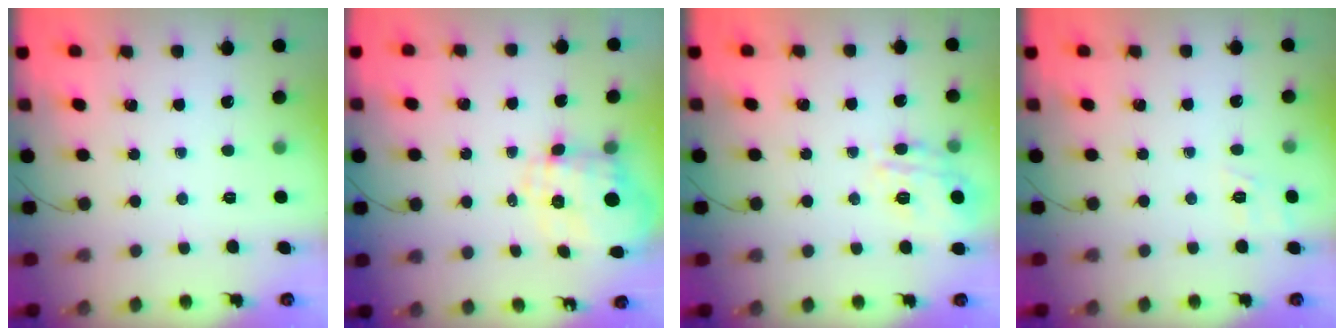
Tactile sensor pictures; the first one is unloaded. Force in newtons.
{"total": 4.1, "press": 3.5, "slide": 2.1}
{"total": 11.9, "press": 11.9, "slide": 0.9}
{"total": 2.8, "press": 2.2, "slide": 1.7}